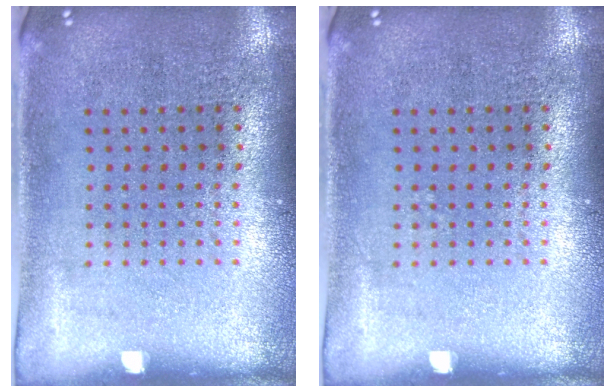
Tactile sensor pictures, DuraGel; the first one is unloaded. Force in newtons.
{"total": 0.0}